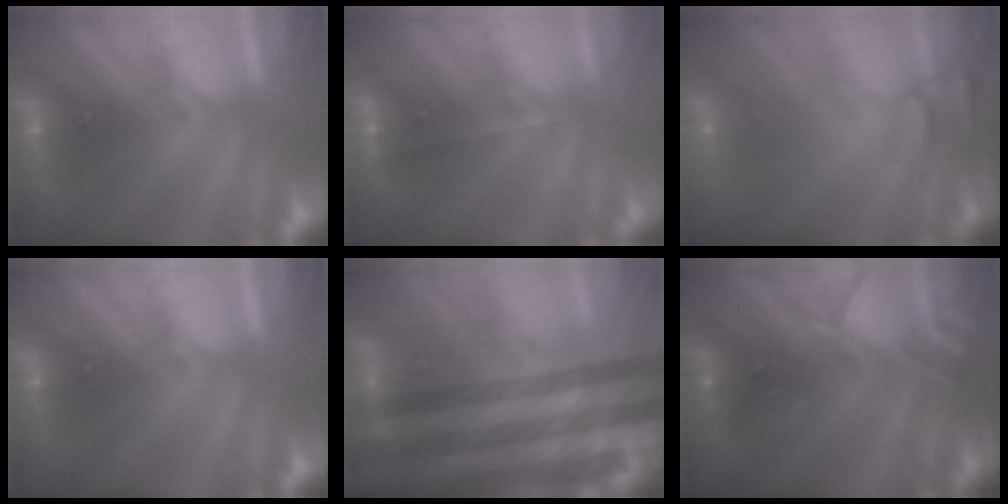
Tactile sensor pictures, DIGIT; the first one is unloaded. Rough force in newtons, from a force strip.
{"total": 1.8}
{"total": 2.4}
{"total": 0.0}
{"total": 8.3}
{"total": 2.3}